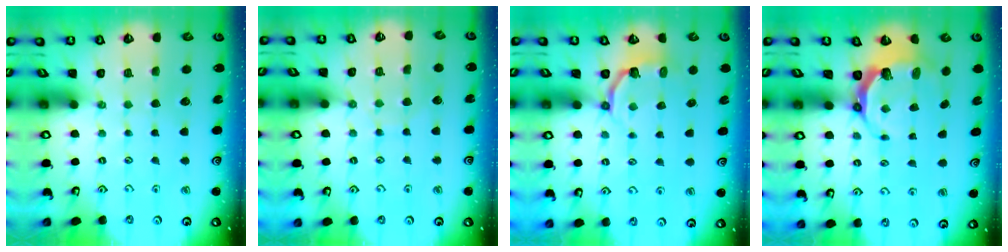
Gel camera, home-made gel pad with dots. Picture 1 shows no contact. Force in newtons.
{"total": 6.0, "press": 5.9, "slide": 0.6}
{"total": 3.5, "press": 1.8, "slide": 3.1}
{"total": 7.0, "press": 5.9, "slide": 3.8}